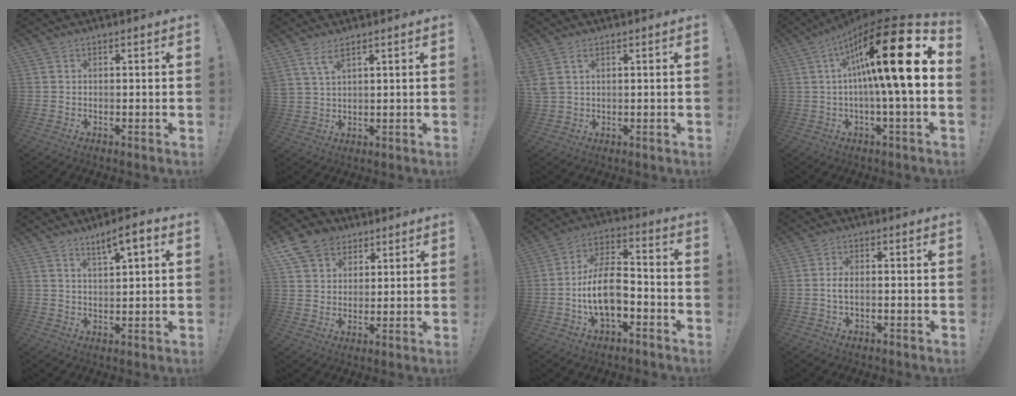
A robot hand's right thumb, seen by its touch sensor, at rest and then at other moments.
{"total": 4.8, "force": [3.3, 1.1, 3.3], "torque": [-0.062, -0.015, 0.060]}
{"total": 3.5, "force": [1.8, 2.2, 2.1], "torque": [-0.046, -0.006, 0.034]}
{"total": 23.4, "force": [4.2, 3.8, 22.7], "torque": [-0.362, -0.025, 0.055]}
{"total": 5.6, "force": [3.4, 0.9, 4.4], "torque": [-0.067, -0.019, 0.053]}
{"total": 10.9, "force": [6.4, 8.0, 3.6], "torque": [-0.059, -0.032, 0.128]}
{"total": 14.0, "force": [-4.4, 7.7, 10.9], "torque": [-0.211, 0.025, -0.078]}
{"total": 3.1, "force": [-1.0, 1.2, 2.7], "torque": [-0.057, 0.006, -0.019]}